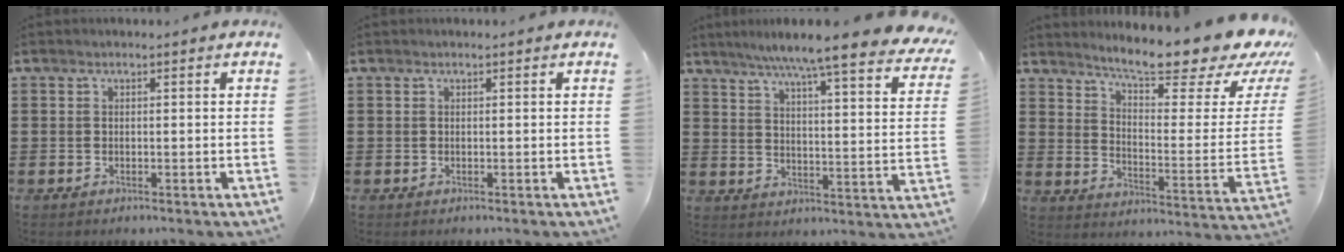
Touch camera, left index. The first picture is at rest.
{"total": 0.0}
{"total": 7.6, "force": [6.4, -0.6, 4.0], "torque": [-0.087, -0.052, 0.100]}
{"total": 11.8, "force": [9.9, 1.1, 6.4], "torque": [-0.120, -0.076, 0.162]}